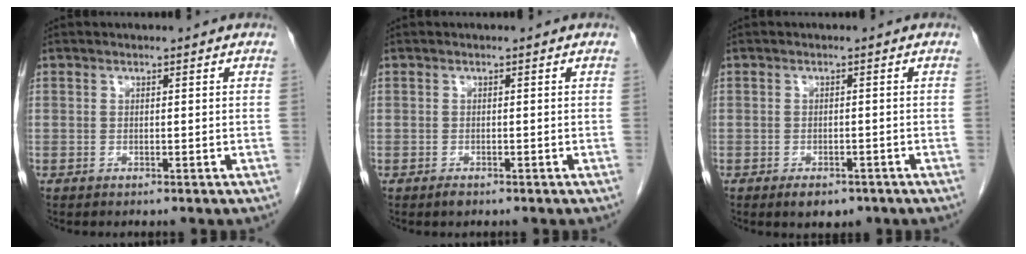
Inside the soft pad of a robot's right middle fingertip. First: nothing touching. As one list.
[{"total": 0.8, "force": [-0.6, 0.3, 0.5], "torque": [-0.009, -0.001, -0.007]}, {"total": 3.8, "force": [-2.6, 2.0, 1.9], "torque": [-0.022, -0.001, -0.030]}]